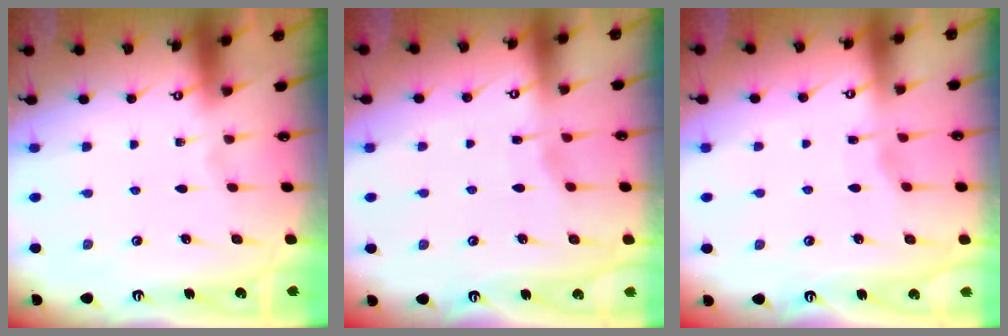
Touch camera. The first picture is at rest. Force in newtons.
{"total": 2.6, "press": 2.6, "slide": 0.4}
{"total": 2.6, "press": 2.6, "slide": 0.4}